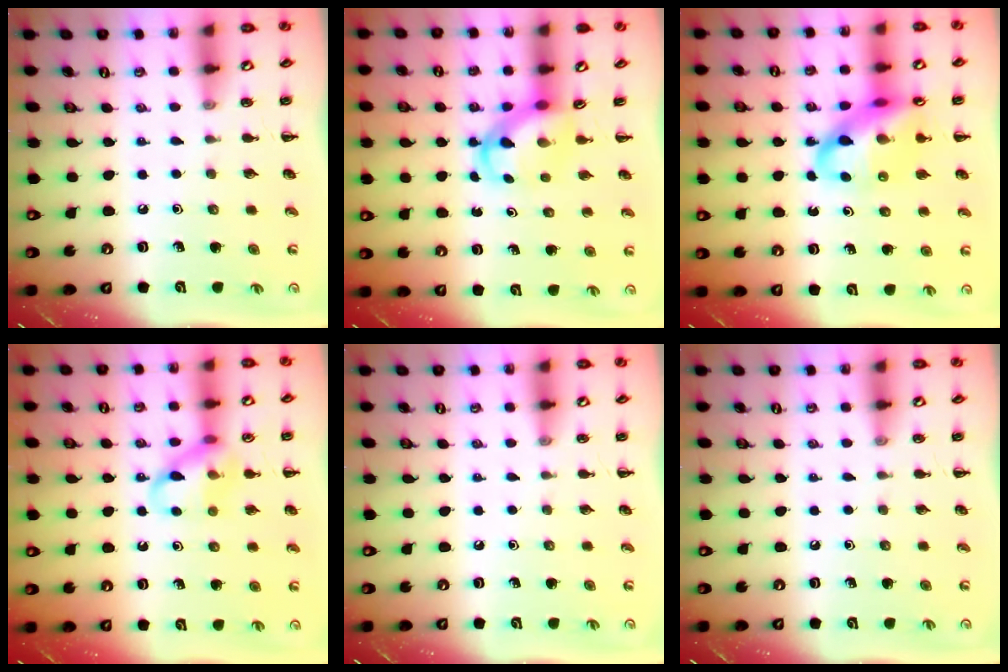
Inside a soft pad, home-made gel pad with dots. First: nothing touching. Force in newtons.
{"total": 4.2, "press": 4.2, "slide": 0.6}
{"total": 15.0, "press": 14.5, "slide": 3.8}
{"total": 11.5, "press": 11.4, "slide": 1.3}
{"total": 0.0}
{"total": 0.0}